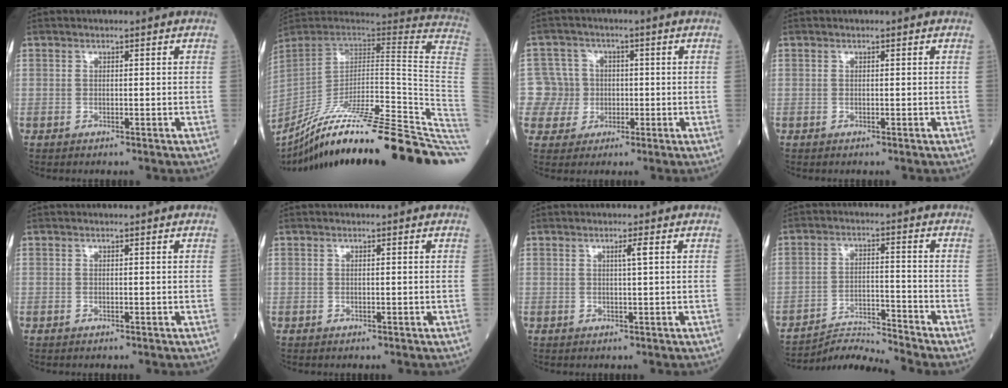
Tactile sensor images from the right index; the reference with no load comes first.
{"total": 38.1, "force": [-28.5, -0.6, 25.3], "torque": [-0.214, -0.060, -0.412]}
{"total": 5.9, "force": [-0.2, 5.9, 0.0], "torque": [0.010, 0.016, -0.001]}
{"total": 0.0}
{"total": 0.0}
{"total": 0.0}
{"total": 1.5, "force": [0.6, -0.4, 1.3], "torque": [-0.018, -0.001, 0.010]}
{"total": 6.6, "force": [-6.0, -2.5, -1.0], "torque": [0.008, -0.004, -0.109]}